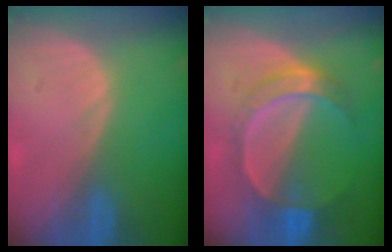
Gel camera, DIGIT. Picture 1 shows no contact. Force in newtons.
{"total": 7.3, "press": 6.4, "slide": 3.4}